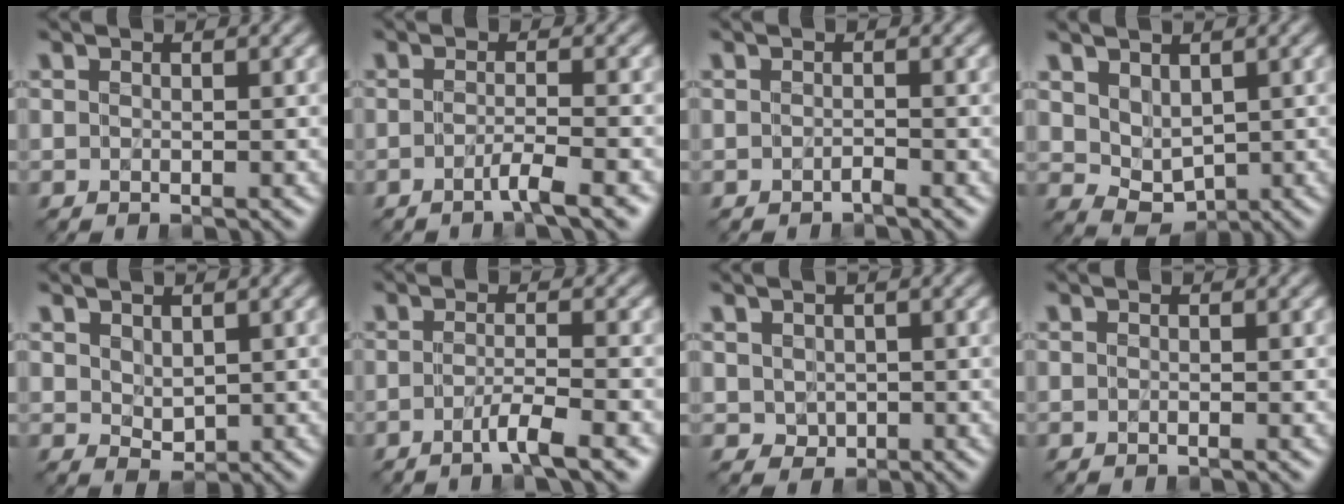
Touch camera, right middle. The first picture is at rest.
{"total": 1.9, "force": [-1.4, -0.3, 1.3], "torque": [-0.025, 0.003, -0.030]}
{"total": 0.7, "force": [-0.6, 0.0, 0.2], "torque": [-0.003, -0.001, -0.016]}
{"total": 3.0, "force": [0.8, 2.2, 1.8], "torque": [-0.034, -0.009, 0.019]}
{"total": 1.5, "force": [0.3, 1.0, 1.1], "torque": [-0.024, -0.005, 0.005]}
{"total": 2.4, "force": [-1.7, -0.2, 1.7], "torque": [-0.035, 0.003, -0.035]}
{"total": 1.6, "force": [-0.2, 1.5, 0.7], "torque": [-0.018, -0.003, -0.003]}
{"total": 0.0}